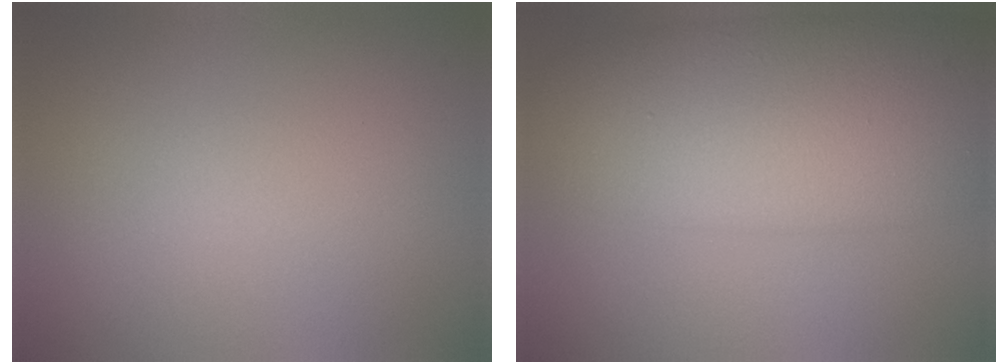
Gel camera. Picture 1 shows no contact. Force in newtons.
{"total": 11.4, "press": 11.3, "slide": 0.2}